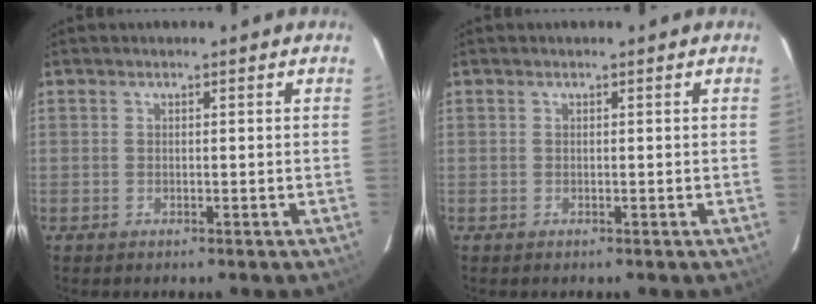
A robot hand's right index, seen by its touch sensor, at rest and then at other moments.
{"total": 0.0}